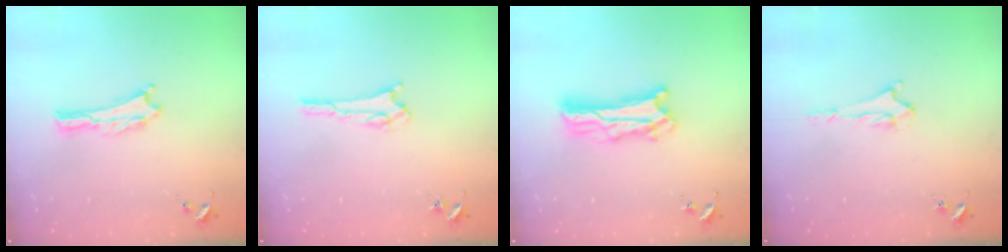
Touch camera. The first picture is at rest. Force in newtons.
{"total": 1.8, "press": 1.8, "slide": 0.2}
{"total": 7.3, "press": 7.3, "slide": 0.7}
{"total": 1.5, "press": 1.5, "slide": 0.2}